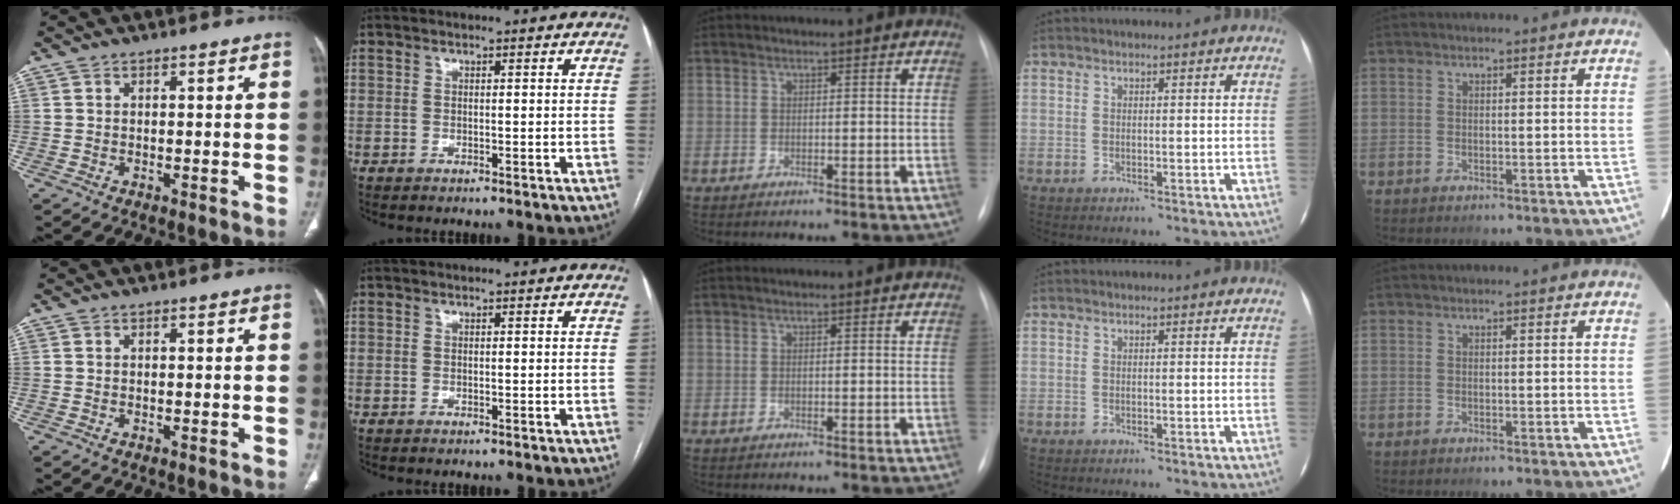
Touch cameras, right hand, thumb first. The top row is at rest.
{}